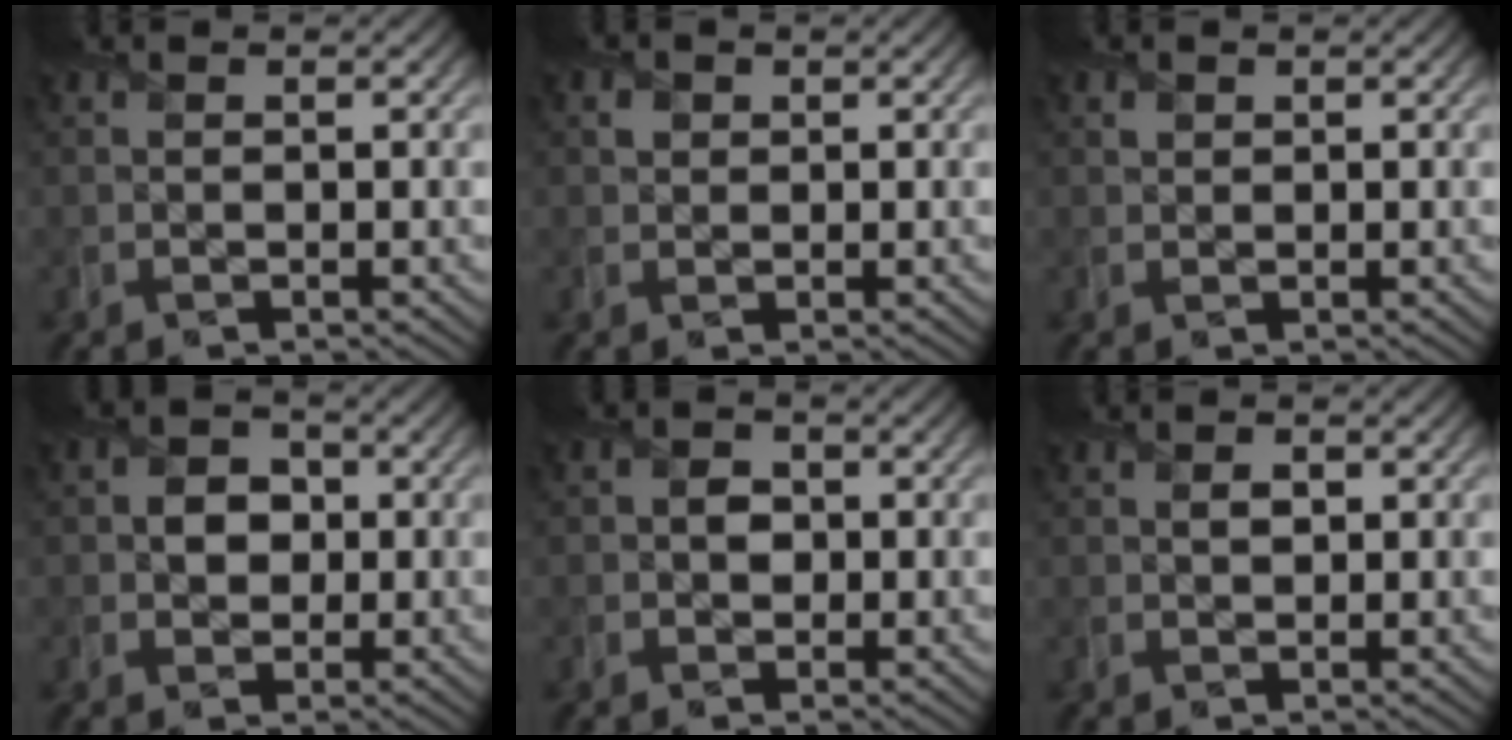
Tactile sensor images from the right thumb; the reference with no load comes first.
{"total": 1.1, "force": [0.4, 1.0, 0.1], "torque": [-0.003, -0.002, 0.007]}
{"total": 0.8, "force": [0.5, 0.6, 0.0], "torque": [0.000, -0.003, 0.011]}
{"total": 3.3, "force": [-0.1, 3.0, 1.5], "torque": [-0.029, 0.000, -0.016]}
{"total": 2.0, "force": [-0.1, 1.8, 0.7], "torque": [-0.012, -0.004, -0.006]}
{"total": 1.2, "force": [0.4, 0.7, 0.8], "torque": [-0.013, -0.001, 0.009]}